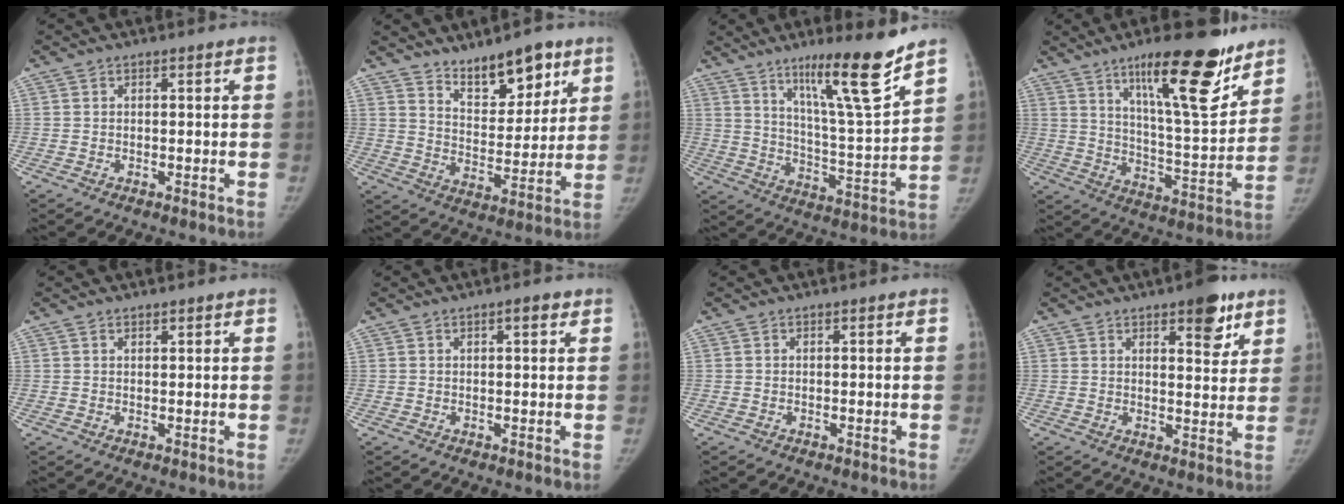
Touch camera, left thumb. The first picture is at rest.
{"total": 12.1, "force": [8.6, 5.2, 6.7], "torque": [-0.069, -0.062, 0.149]}
{"total": 17.4, "force": [11.7, 1.3, 12.8], "torque": [-0.185, -0.081, 0.194]}
{"total": 20.5, "force": [13.3, 4.8, 14.8], "torque": [-0.190, -0.079, 0.213]}
{"total": 0.8, "force": [0.7, 0.3, 0.3], "torque": [-0.004, -0.005, 0.013]}
{"total": 2.0, "force": [1.1, 0.6, 1.6], "torque": [-0.020, -0.003, 0.015]}
{"total": 0.0}
{"total": 8.4, "force": [5.1, 3.3, 5.8], "torque": [-0.053, -0.026, 0.067]}